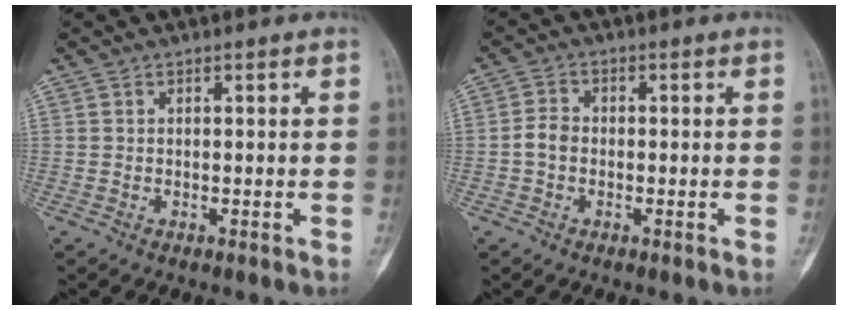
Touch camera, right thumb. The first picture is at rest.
{"total": 3.0, "force": [-0.7, 2.3, 1.9], "torque": [-0.032, 0.010, -0.020]}